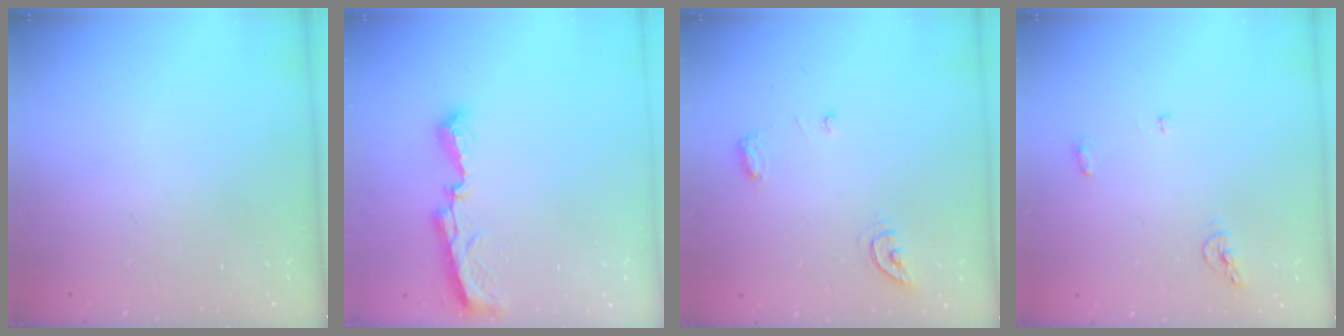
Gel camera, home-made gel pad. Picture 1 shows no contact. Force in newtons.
{"total": 8.3, "press": 8.2, "slide": 0.4}
{"total": 6.4, "press": 6.4, "slide": 0.6}
{"total": 5.6, "press": 5.6, "slide": 0.2}